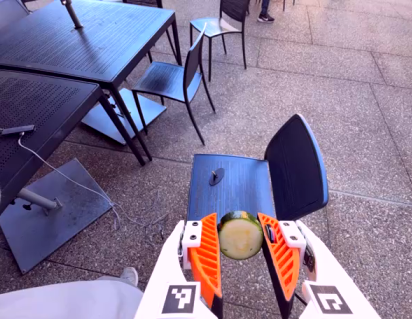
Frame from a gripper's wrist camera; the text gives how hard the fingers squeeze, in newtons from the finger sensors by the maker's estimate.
{"total": 10.5, "left": 9.9, "right": 11.2}